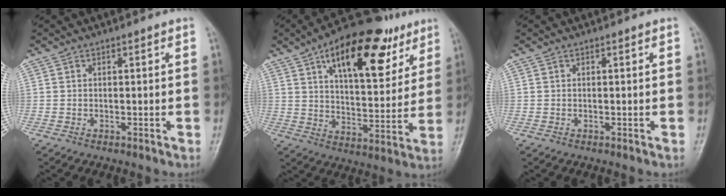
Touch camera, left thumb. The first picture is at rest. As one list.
[{"total": 21.6, "force": [11.1, 9.9, 15.7], "torque": [-0.194, -0.022, 0.172]}, {"total": 0.0}]